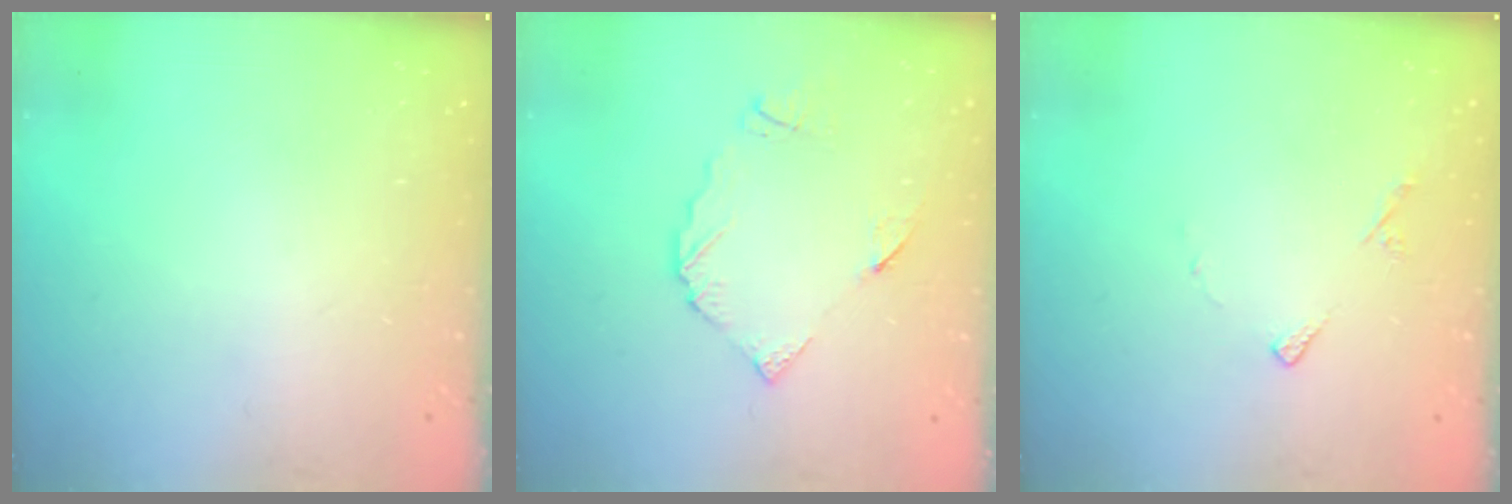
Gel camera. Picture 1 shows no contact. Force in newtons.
{"total": 7.7, "press": 7.7, "slide": 0.5}
{"total": 5.3, "press": 5.3, "slide": 0.6}